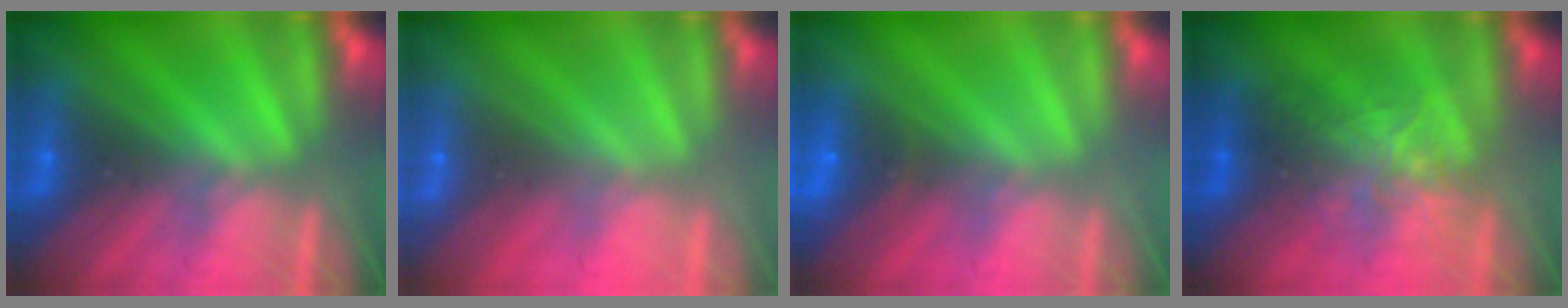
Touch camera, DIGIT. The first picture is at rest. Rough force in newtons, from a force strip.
{"total": 2.9}
{"total": 2.4}
{"total": 2.5}